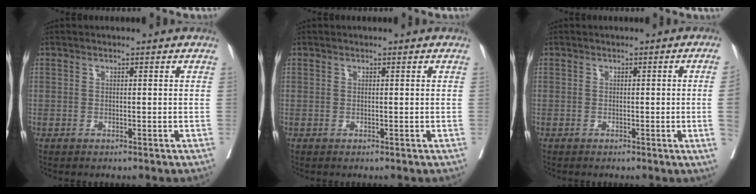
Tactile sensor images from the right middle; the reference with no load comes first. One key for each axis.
{"total": 0.0}
{"total": 4.0, "fx": -0.4, "fy": -1.6, "fz": 3.6, "tx": -0.052, "ty": -0.010, "tz": -0.002}